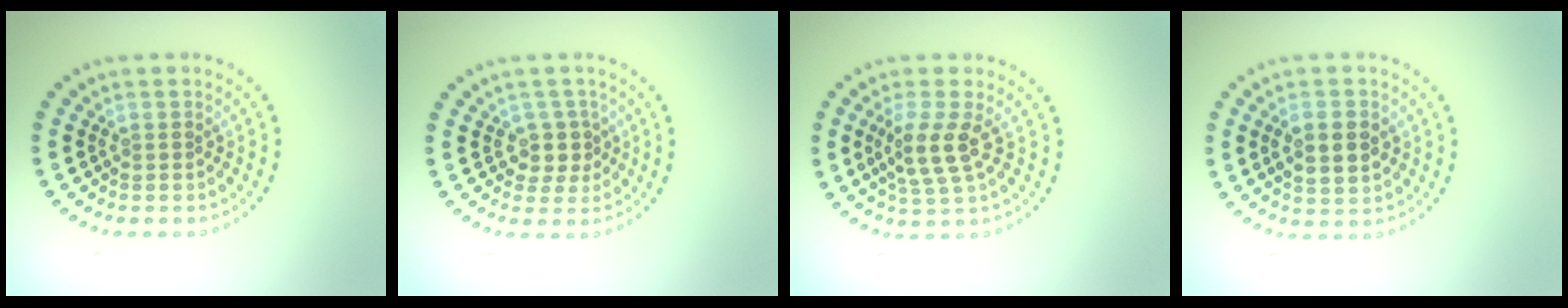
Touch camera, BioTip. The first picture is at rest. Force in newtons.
{"total": 2.3, "press": 1.9, "slide": 1.3}
{"total": 3.2, "press": 2.9, "slide": 1.5}
{"total": 3.4, "press": 3.4, "slide": 0.3}